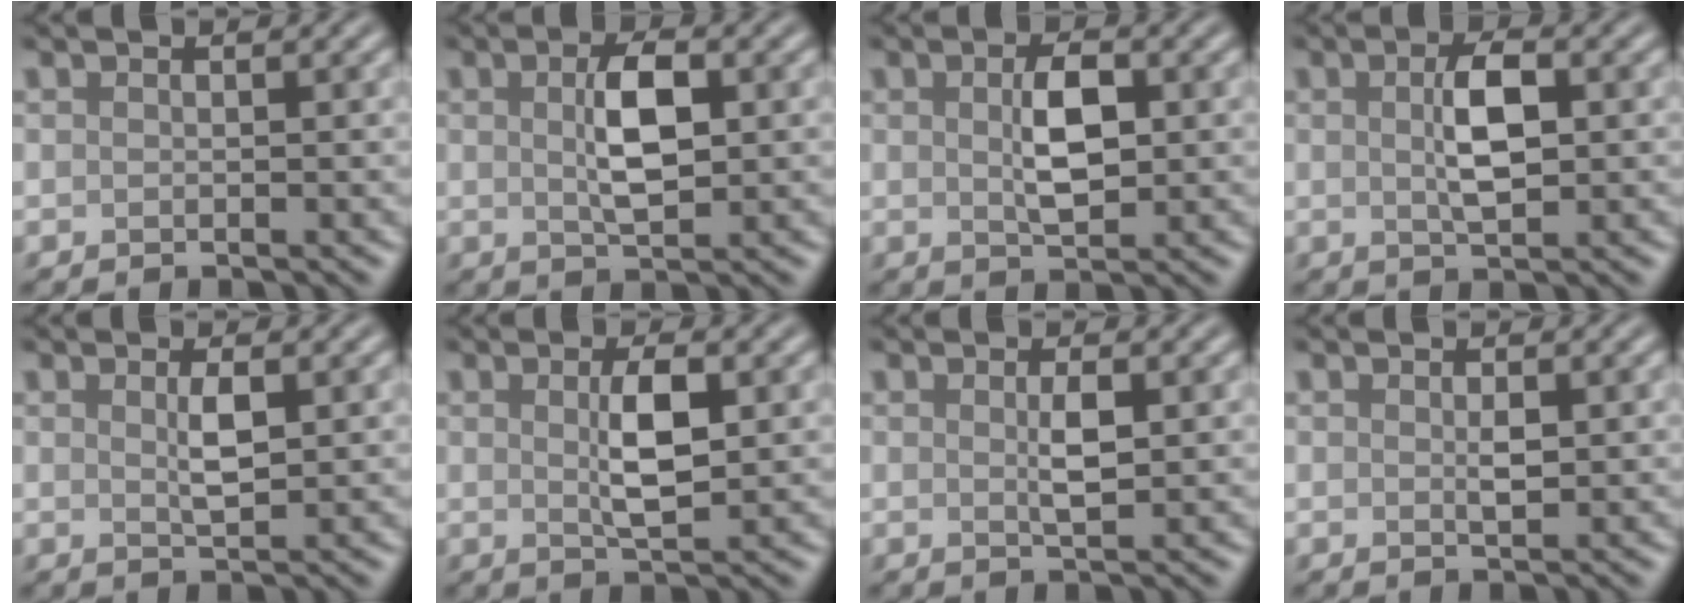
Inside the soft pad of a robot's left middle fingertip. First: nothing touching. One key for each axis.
{"total": 4.2, "fx": 0.6, "fy": 1.7, "fz": 3.8, "tx": -0.077, "ty": 0.002, "tz": 0.011}
{"total": 3.7, "fx": 0.4, "fy": 1.7, "fz": 3.2, "tx": -0.067, "ty": 0.000, "tz": 0.010}
{"total": 3.8, "fx": 0.4, "fy": 1.5, "fz": 3.4, "tx": -0.071, "ty": 0.002, "tz": 0.008}
{"total": 2.0, "fx": 0.5, "fy": 0.5, "fz": 1.8, "tx": -0.037, "ty": -0.002, "tz": 0.012}
{"total": 3.7, "fx": 0.5, "fy": 1.1, "fz": 3.5, "tx": -0.068, "ty": -0.002, "tz": 0.011}
{"total": 1.9, "fx": 0.3, "fy": 0.4, "fz": 1.8, "tx": -0.035, "ty": -0.001, "tz": 0.006}
{"total": 1.1, "fx": 0.2, "fy": 0.4, "fz": 1.0, "tx": -0.021, "ty": -0.003, "tz": 0.003}